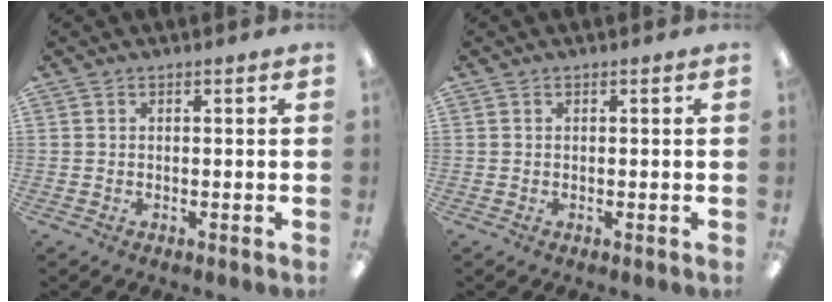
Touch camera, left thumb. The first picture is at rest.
{"total": 0.0}